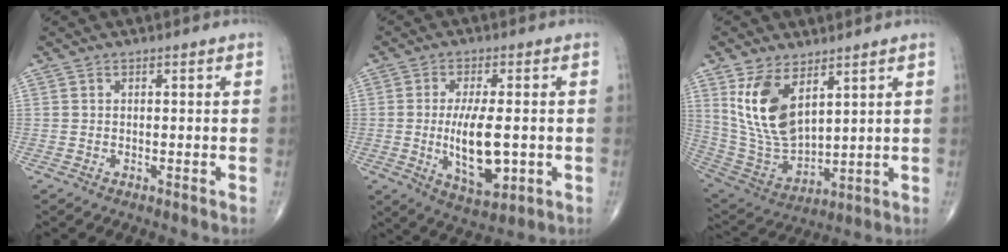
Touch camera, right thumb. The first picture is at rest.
{"total": 11.4, "force": [-1.3, 4.6, 10.4], "torque": [-0.179, -0.015, -0.013]}
{"total": 14.3, "force": [6.3, 7.2, 10.6], "torque": [-0.195, -0.032, 0.144]}